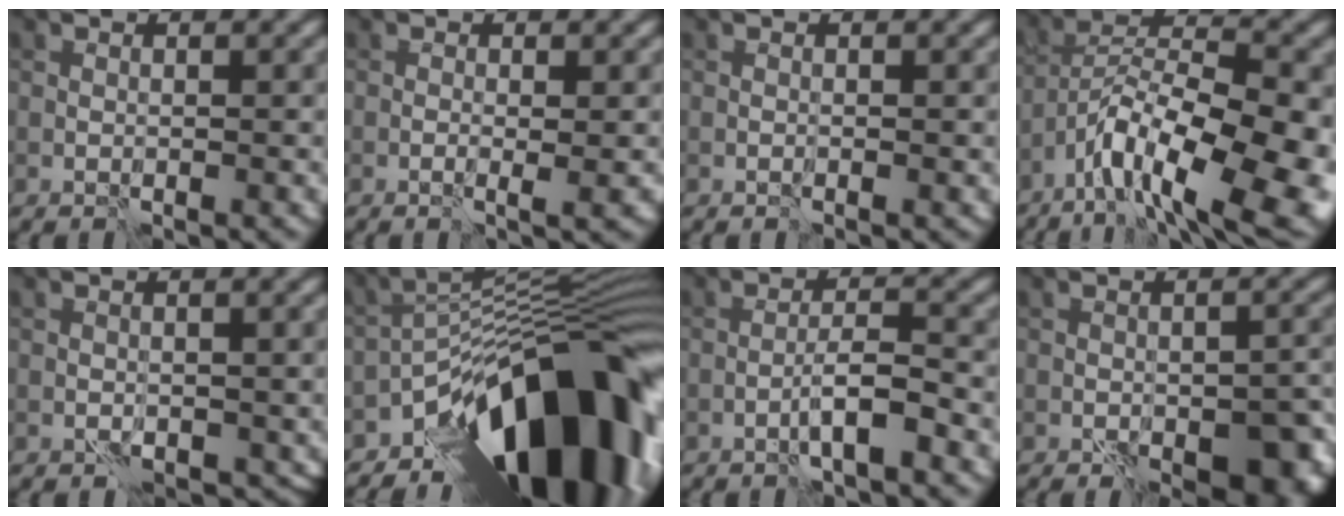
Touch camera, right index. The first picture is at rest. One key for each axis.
{"total": 1.2, "fx": -0.1, "fy": 0.1, "fz": 1.2, "tx": -0.022, "ty": -0.002, "tz": -0.005}
{"total": 0.0}
{"total": 11.9, "fx": -5.8, "fy": 4.7, "fz": 9.3, "tx": -0.156, "ty": 0.001, "tz": -0.100}
{"total": 2.5, "fx": -1.0, "fy": 1.6, "fz": 1.6, "tx": -0.017, "ty": -0.006, "tz": -0.009}
{"total": 15.4, "fx": -8.8, "fy": 6.3, "fz": 10.9, "tx": -0.125, "ty": 0.017, "tz": -0.155}
{"total": 2.7, "fx": -1.4, "fy": 0.3, "fz": 2.3, "tx": -0.039, "ty": 0.013, "tz": -0.030}
{"total": 6.7, "fx": -2.8, "fy": 3.2, "fz": 5.2, "tx": -0.059, "ty": -0.006, "tz": -0.027}